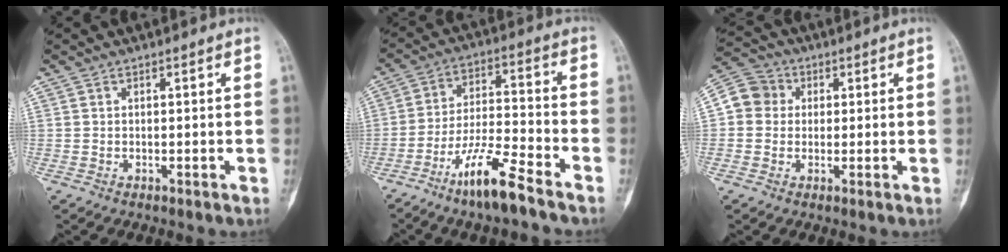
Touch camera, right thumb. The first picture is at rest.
{"total": 11.6, "force": [-8.1, 1.9, 8.0], "torque": [-0.151, 0.052, -0.151]}
{"total": 7.2, "force": [0.8, 6.7, 2.5], "torque": [-0.026, 0.014, 0.002]}